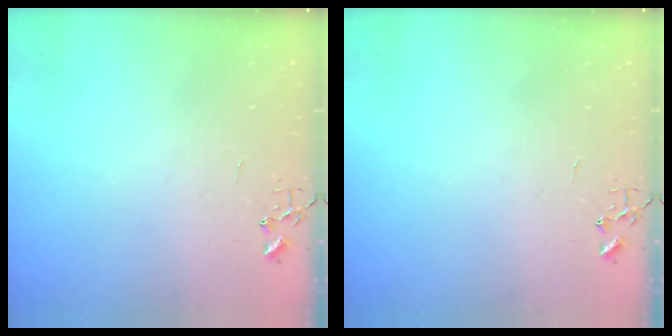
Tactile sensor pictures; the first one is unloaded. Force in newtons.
{"total": 0.0}